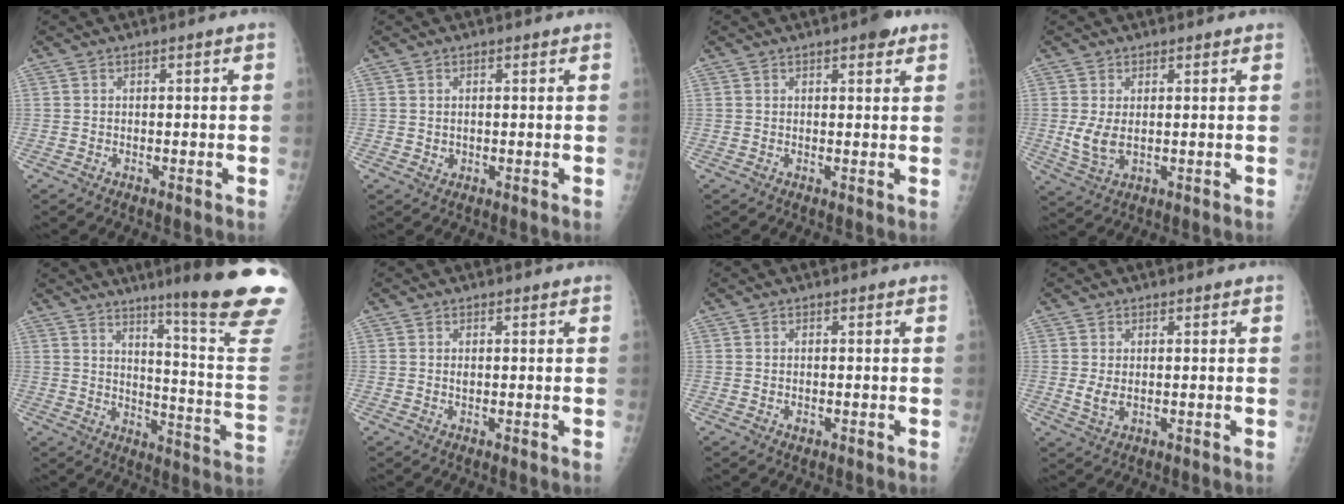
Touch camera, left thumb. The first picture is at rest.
{"total": 1.1, "force": [0.5, 1.0, 0.2], "torque": [0.003, -0.002, 0.005]}
{"total": 3.2, "force": [2.1, 1.2, 2.1], "torque": [-0.018, -0.007, 0.024]}
{"total": 5.4, "force": [0.8, 3.4, 4.1], "torque": [-0.079, -0.015, 0.025]}
{"total": 21.9, "force": [15.2, 0.3, 15.7], "torque": [-0.186, -0.114, 0.206]}
{"total": 0.9, "force": [0.5, 0.6, 0.4], "torque": [-0.003, -0.003, 0.006]}
{"total": 0.8, "force": [0.1, 0.7, 0.4], "torque": [-0.003, 0.000, 0.001]}
{"total": 2.8, "force": [0.6, 1.9, 2.0], "torque": [-0.033, -0.009, 0.017]}